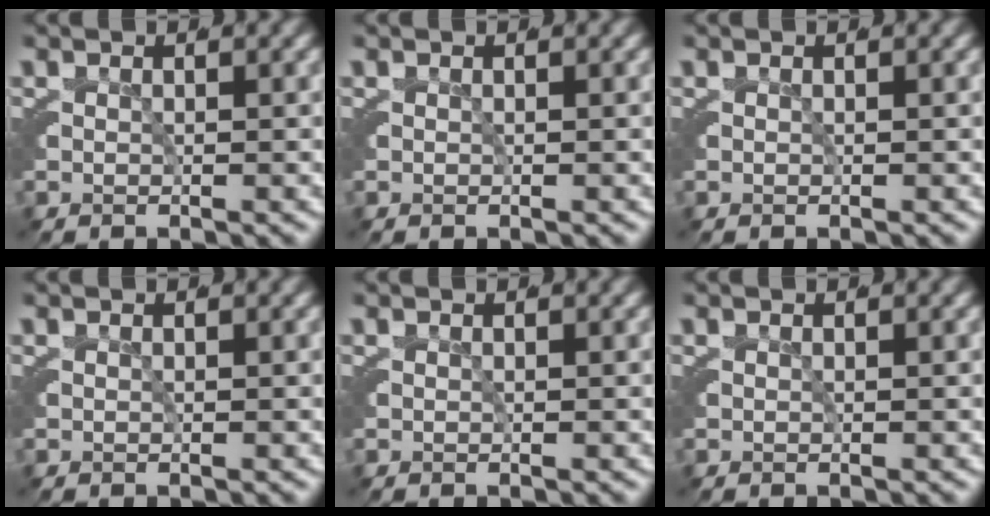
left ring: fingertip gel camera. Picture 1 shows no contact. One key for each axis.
{"total": 0.0}
{"total": 0.0}
{"total": 0.0}
{"total": 0.0}
{"total": 0.0}